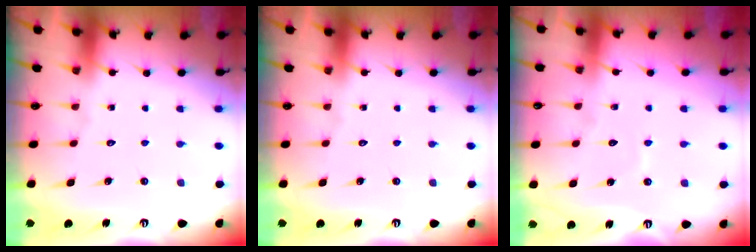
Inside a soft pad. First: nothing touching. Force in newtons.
{"total": 0.0}
{"total": 3.6, "press": 3.6, "slide": 0.2}